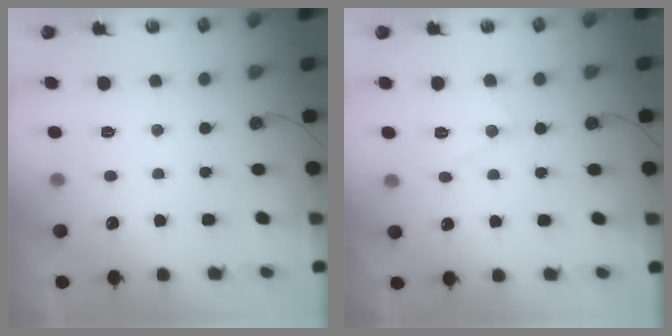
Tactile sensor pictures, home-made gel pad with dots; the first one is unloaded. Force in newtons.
{"total": 7.8, "press": 7.7, "slide": 0.4}